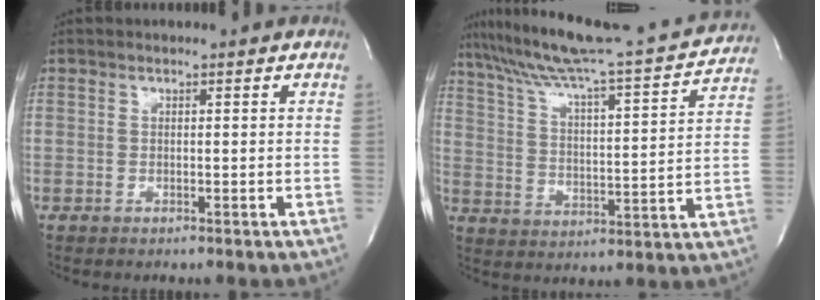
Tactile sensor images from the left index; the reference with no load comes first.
{"total": 21.8, "force": [20.0, 0.1, 8.7], "torque": [-0.144, -0.032, 0.281]}